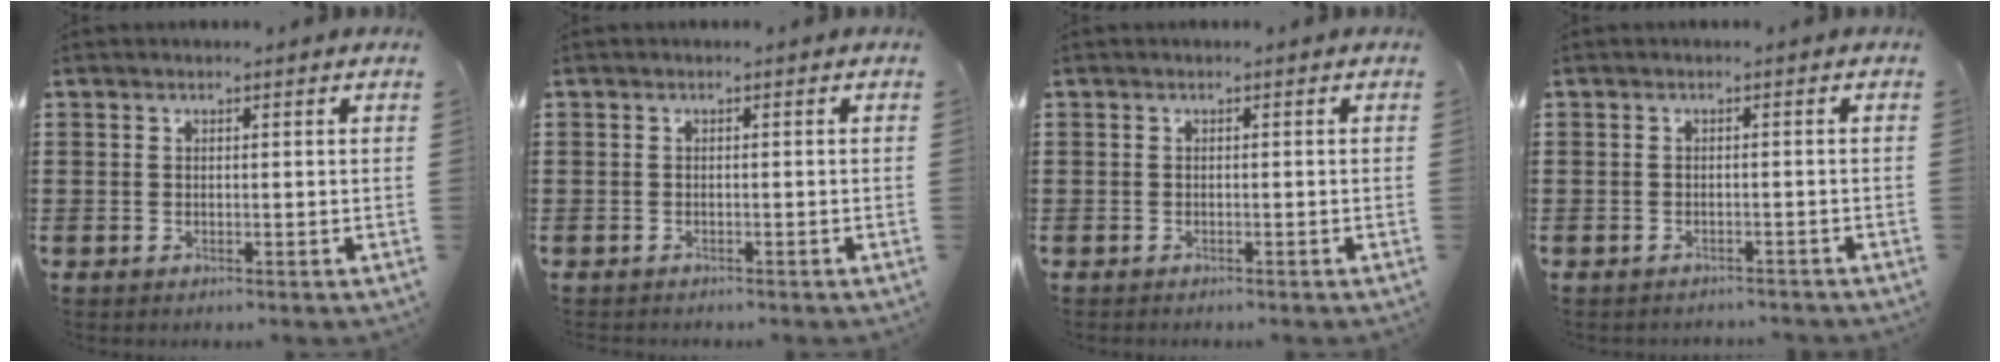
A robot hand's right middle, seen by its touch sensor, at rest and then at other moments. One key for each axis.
{"total": 0.6, "fx": -0.5, "fy": 0.2, "fz": -0.1, "tx": 0.001, "ty": 0.002, "tz": -0.013}
{"total": 0.5, "fx": -0.5, "fy": 0.2, "fz": -0.1, "tx": 0.001, "ty": 0.002, "tz": -0.011}
{"total": 1.0, "fx": -1.0, "fy": 0.2, "fz": -0.1, "tx": -0.002, "ty": 0.002, "tz": -0.023}